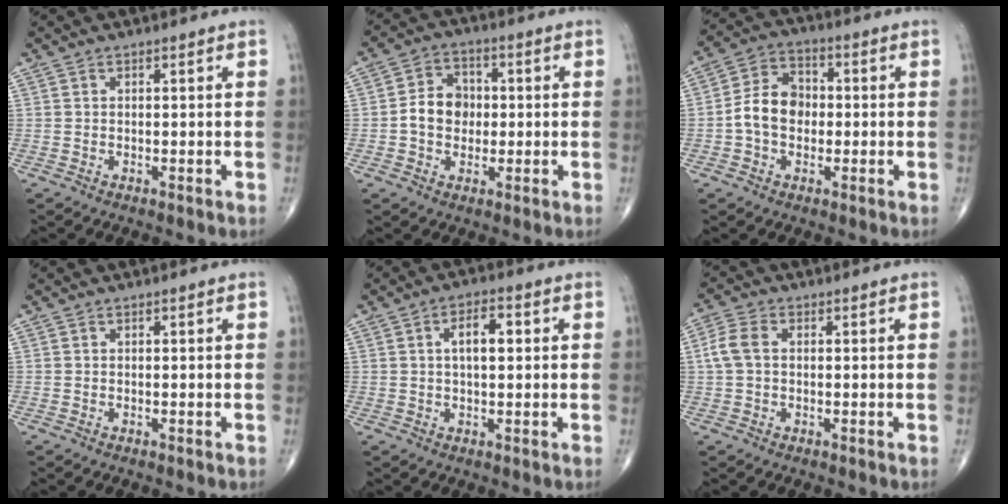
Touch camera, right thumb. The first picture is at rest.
{"total": 7.5, "force": [-0.4, 6.1, 4.4], "torque": [-0.050, 0.018, -0.015]}
{"total": 9.5, "force": [-1.3, 6.7, 6.6], "torque": [-0.112, 0.034, -0.036]}
{"total": 0.0}
{"total": 5.7, "force": [1.1, 2.6, 5.0], "torque": [-0.076, 0.007, 0.014]}
{"total": 4.6, "force": [0.4, 3.1, 3.4], "torque": [-0.086, 0.014, 0.004]}